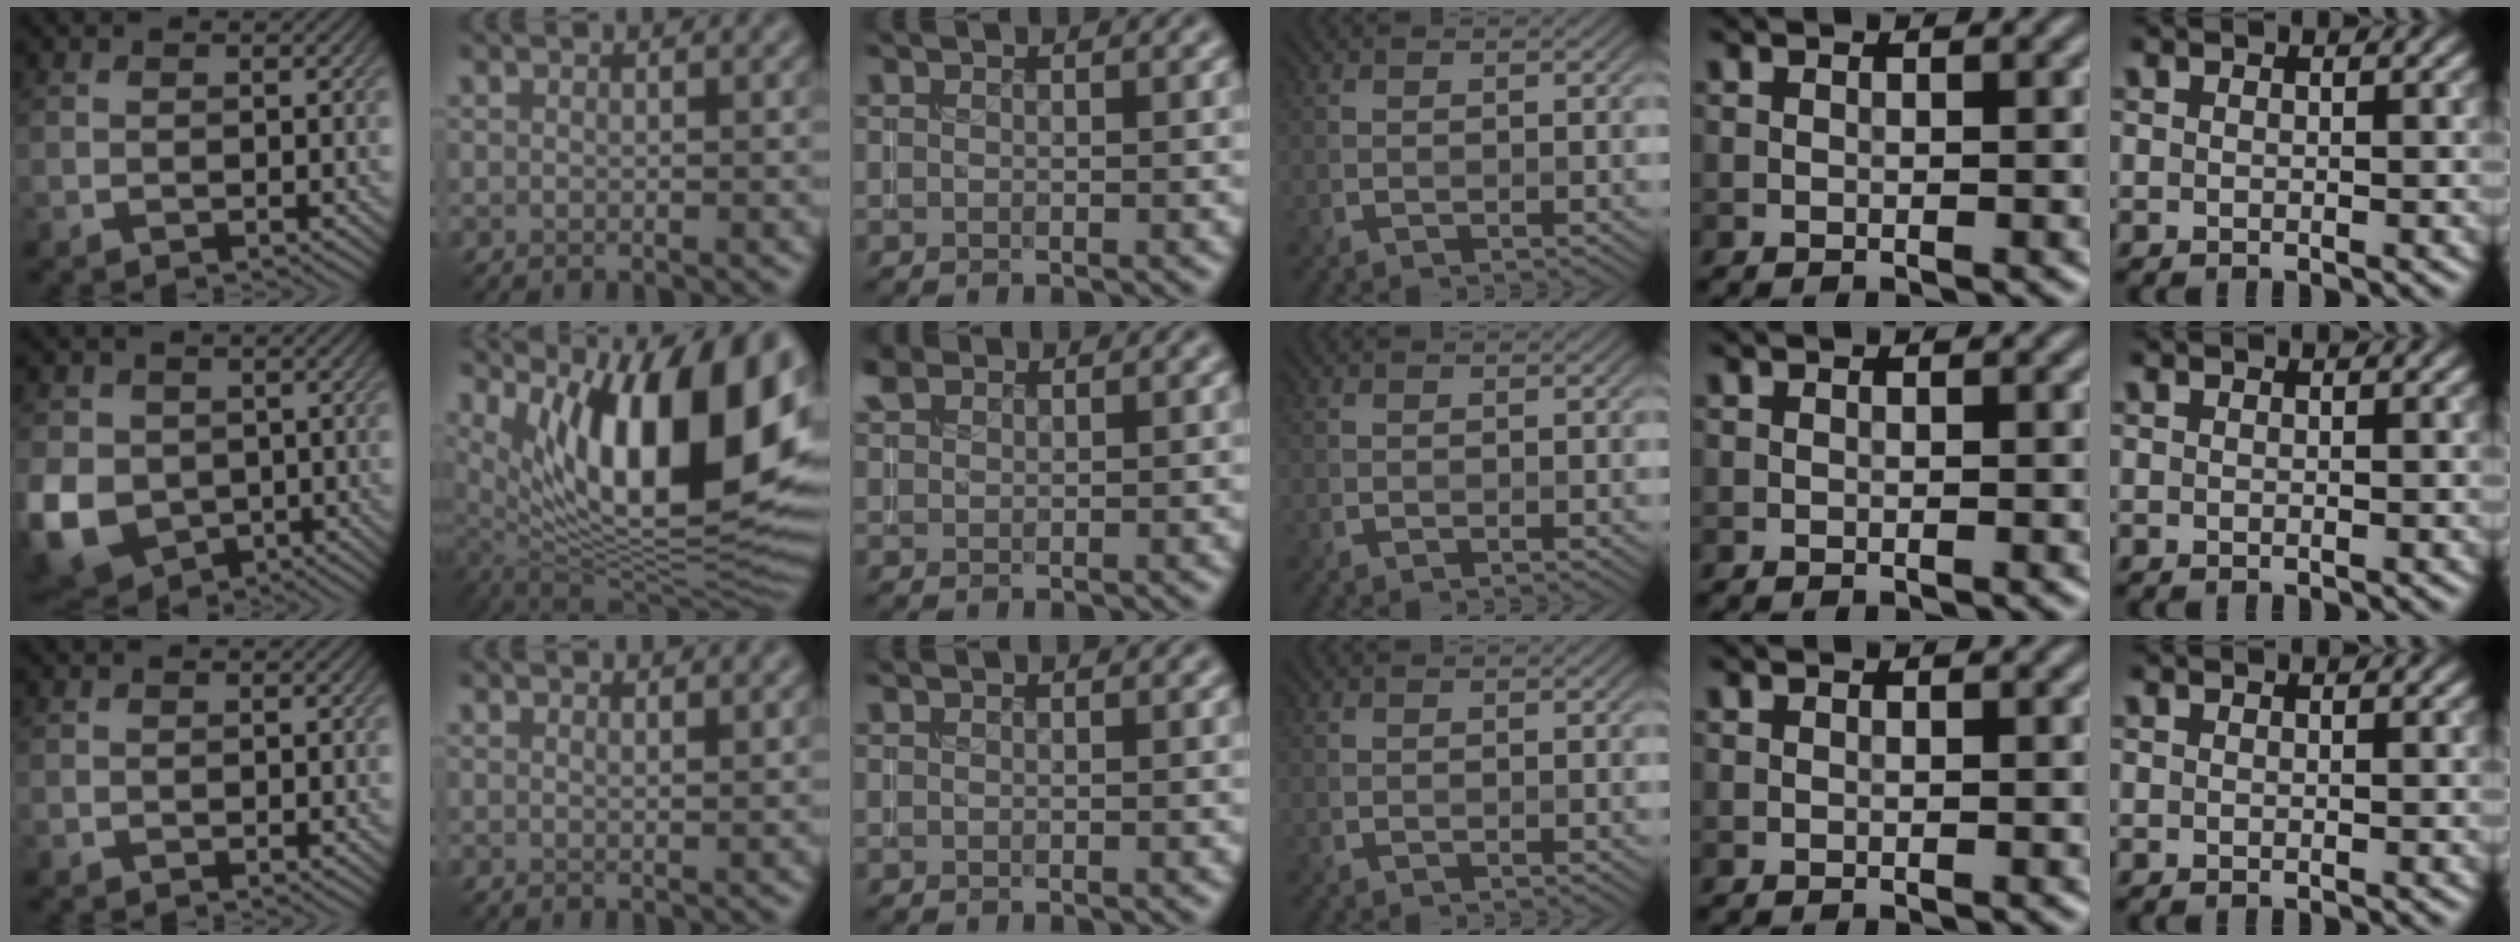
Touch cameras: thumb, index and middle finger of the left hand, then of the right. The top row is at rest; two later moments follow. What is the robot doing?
{"motion": "insert", "object": "coin"}